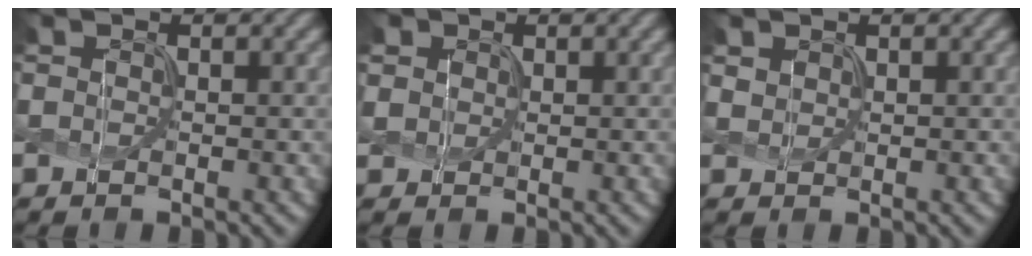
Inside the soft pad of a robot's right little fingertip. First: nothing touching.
{"total": 2.1, "force": [1.1, 1.7, 0.6], "torque": [-0.025, 0.008, 0.021]}
{"total": 0.9, "force": [0.6, 0.7, 0.1], "torque": [-0.007, -0.001, 0.017]}